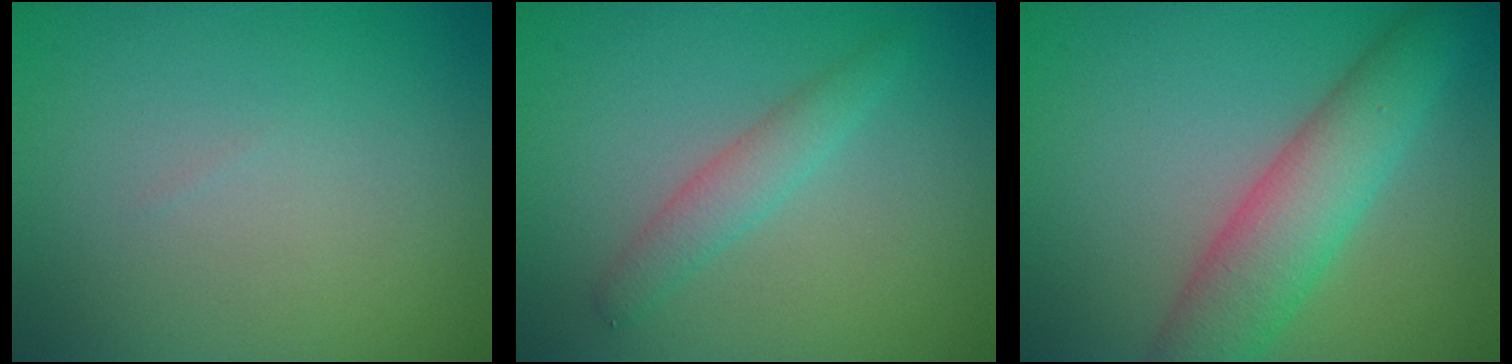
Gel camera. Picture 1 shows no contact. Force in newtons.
{"total": 2.3, "press": 2.3, "slide": 0.1}
{"total": 5.9, "press": 5.9, "slide": 0.3}